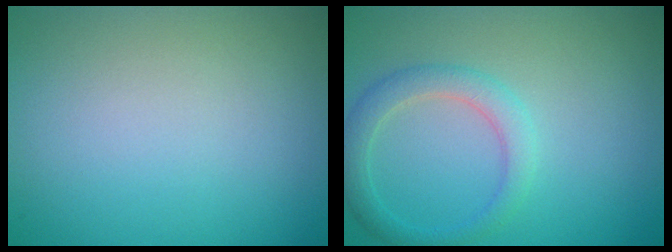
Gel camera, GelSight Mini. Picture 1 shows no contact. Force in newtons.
{"total": 2.6, "press": 2.6, "slide": 0.2}